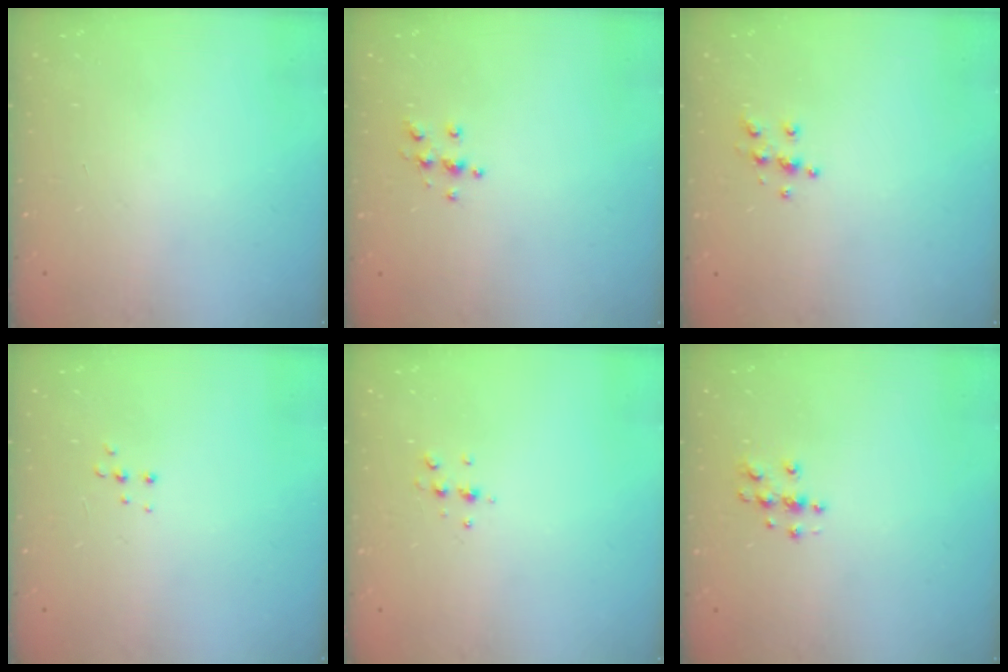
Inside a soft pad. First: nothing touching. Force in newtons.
{"total": 4.2, "press": 4.2, "slide": 0.3}
{"total": 5.5, "press": 5.5, "slide": 0.5}
{"total": 4.0, "press": 3.9, "slide": 0.8}
{"total": 4.7, "press": 4.6, "slide": 1.0}
{"total": 3.8, "press": 3.8, "slide": 0.4}